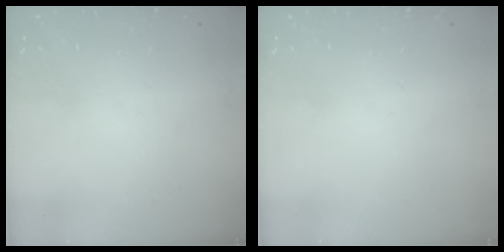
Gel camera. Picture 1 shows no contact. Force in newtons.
{"total": 0.0}